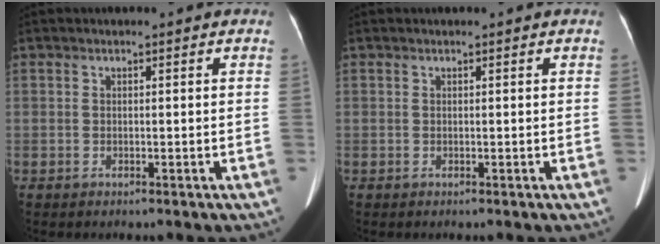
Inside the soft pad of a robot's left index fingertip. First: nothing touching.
{"total": 0.0}